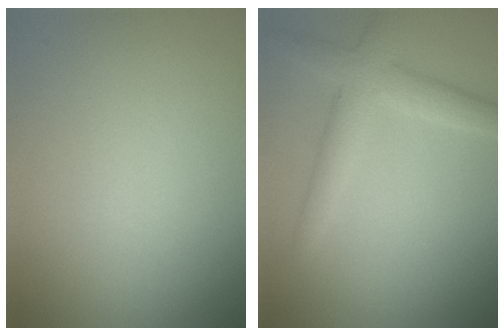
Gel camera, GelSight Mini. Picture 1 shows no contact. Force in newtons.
{"total": 3.6, "press": 3.6, "slide": 0.2}